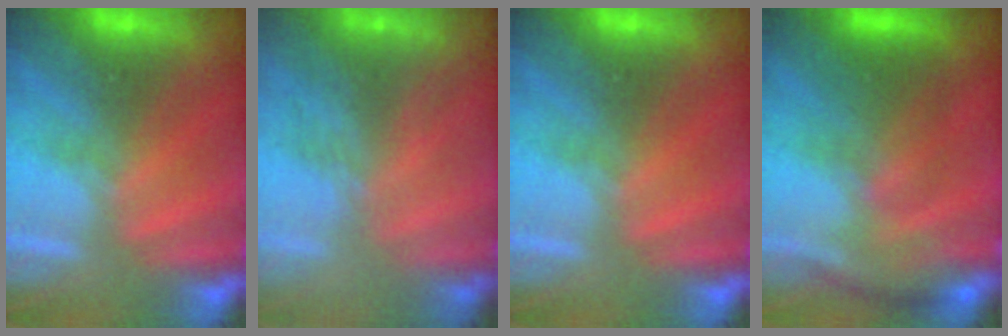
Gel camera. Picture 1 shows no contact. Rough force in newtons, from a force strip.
{"total": 3.0}
{"total": 0.0}
{"total": 2.8}